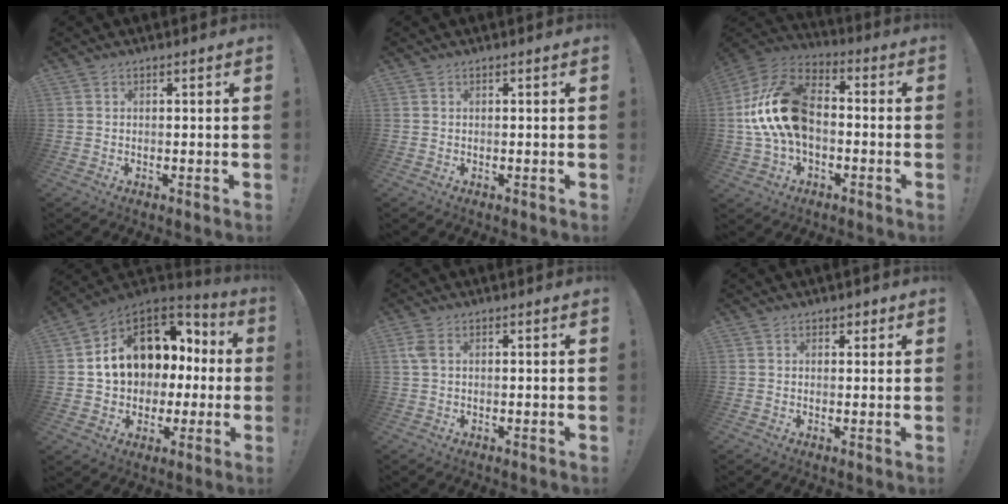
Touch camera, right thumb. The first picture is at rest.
{"total": 0.0}
{"total": 20.5, "force": [-0.6, 13.4, 15.4], "torque": [-0.279, 0.032, 0.001]}
{"total": 15.5, "force": [4.0, 12.3, 8.6], "torque": [-0.122, -0.014, 0.095]}
{"total": 2.9, "force": [1.1, 1.4, 2.3], "torque": [-0.049, 0.004, 0.021]}
{"total": 1.7, "force": [1.0, 1.3, 0.5], "torque": [0.013, -0.008, 0.013]}